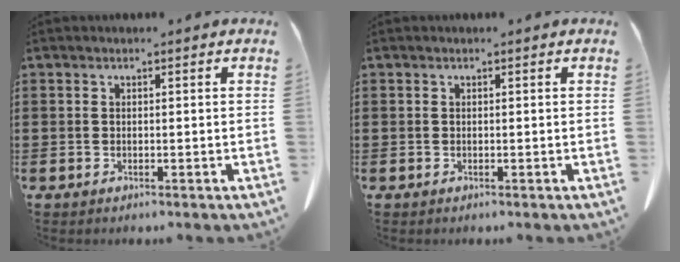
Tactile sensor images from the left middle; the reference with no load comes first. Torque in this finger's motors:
{"motor_torque": [0.18, -0.19, 0.00, 0.01]}